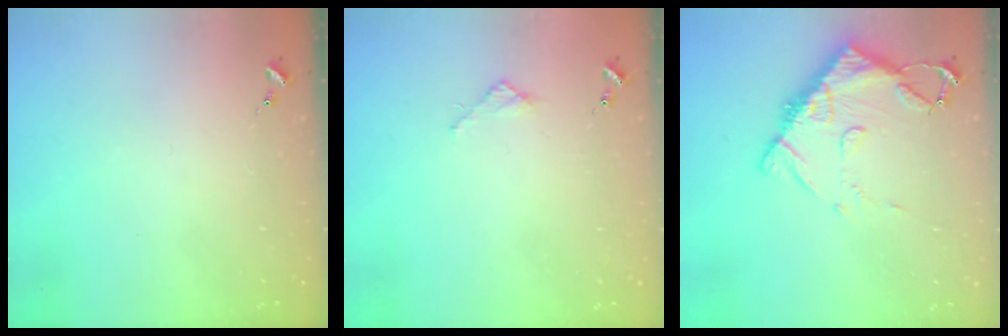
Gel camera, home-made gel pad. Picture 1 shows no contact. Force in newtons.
{"total": 2.4, "press": 2.3, "slide": 0.3}
{"total": 11.5, "press": 11.5, "slide": 1.1}